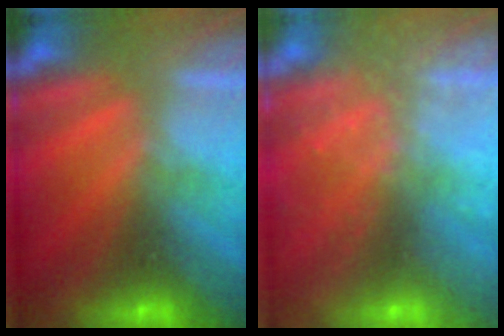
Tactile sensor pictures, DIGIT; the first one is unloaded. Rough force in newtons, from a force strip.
{"total": 7.4}